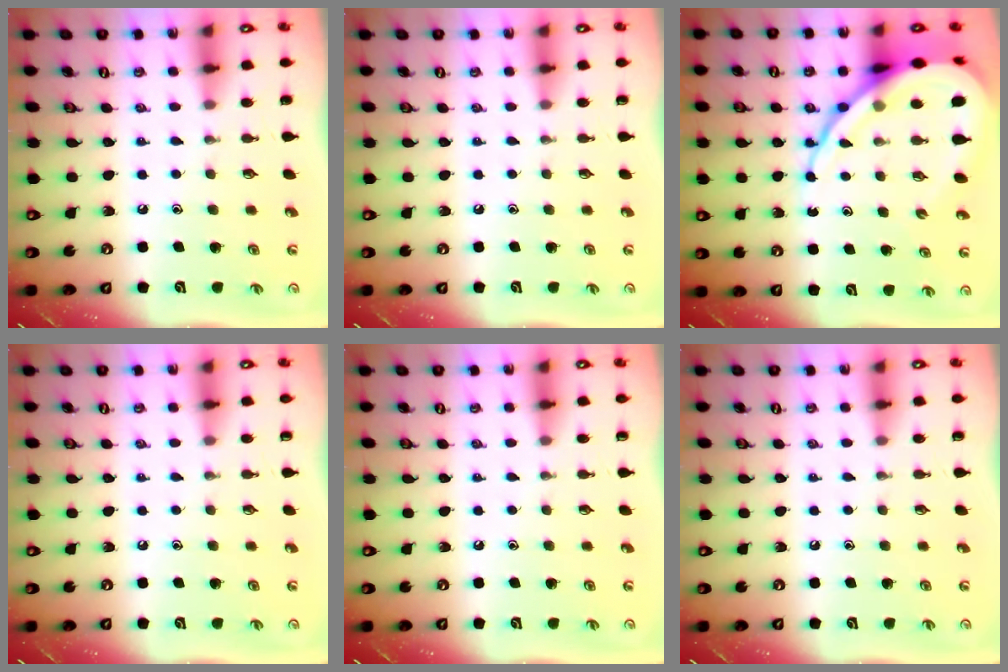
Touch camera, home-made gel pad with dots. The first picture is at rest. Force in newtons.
{"total": 0.0}
{"total": 18.0, "press": 17.9, "slide": 1.9}
{"total": 0.0}
{"total": 0.0}
{"total": 0.0}